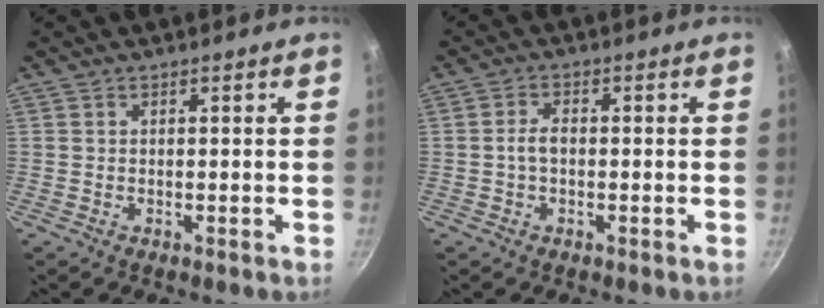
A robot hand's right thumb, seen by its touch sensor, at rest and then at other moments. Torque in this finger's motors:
{"motor_torque": [0.43, 0.53, 0.58, 0.46, 0.00]}